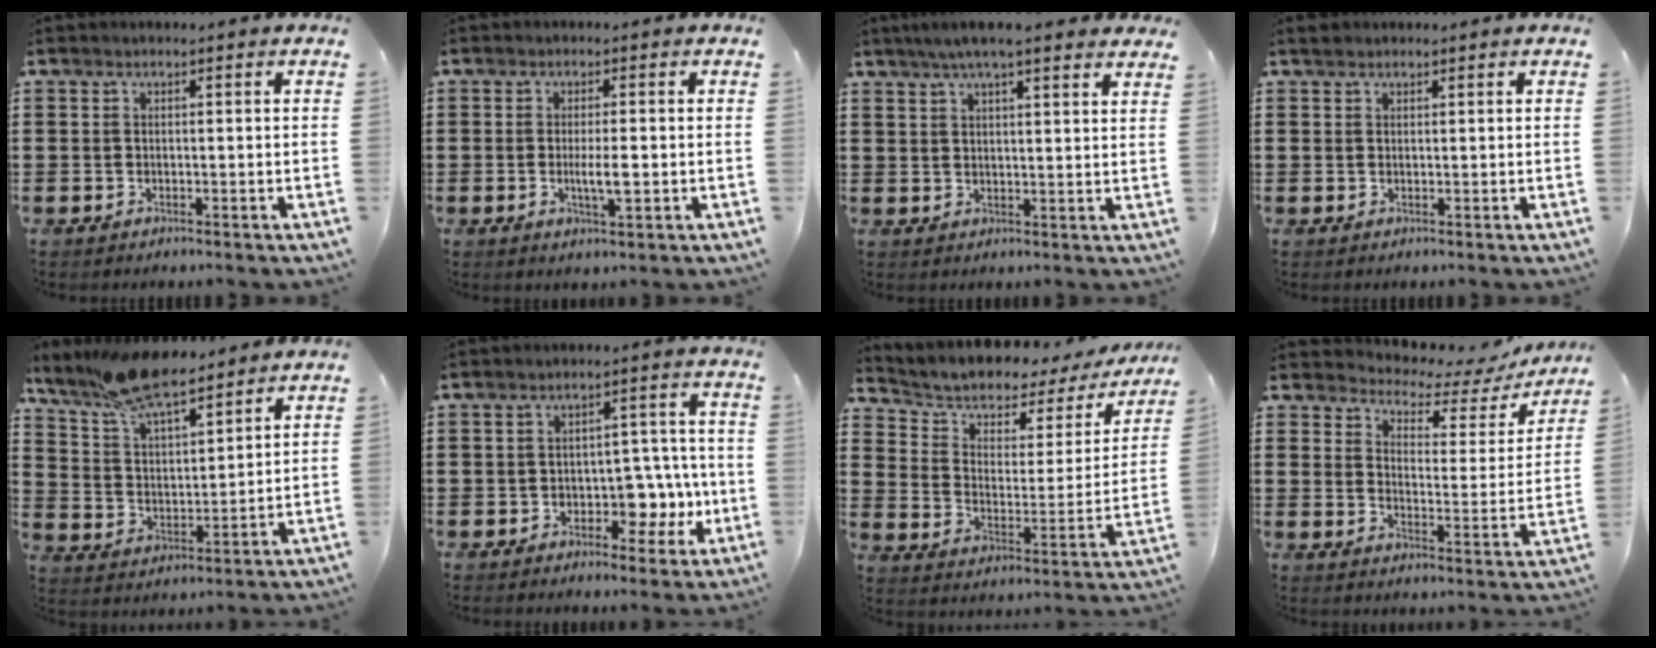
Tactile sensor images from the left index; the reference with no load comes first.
{"total": 3.6, "force": [-0.4, 0.7, 3.6], "torque": [-0.068, -0.005, -0.009]}
{"total": 5.6, "force": [4.6, 0.3, 3.2], "torque": [-0.072, -0.005, 0.081]}
{"total": 1.1, "force": [0.9, 0.6, 0.1], "torque": [-0.005, 0.004, 0.018]}
{"total": 11.0, "force": [9.3, 2.7, 5.3], "torque": [-0.130, -0.024, 0.173]}
{"total": 6.1, "force": [-1.9, 4.4, 3.8], "torque": [-0.057, 0.010, -0.037]}
{"total": 3.6, "force": [2.3, 2.5, 1.4], "torque": [-0.049, -0.022, 0.031]}
{"total": 4.1, "force": [3.8, 1.1, 1.1], "torque": [-0.038, -0.029, 0.057]}